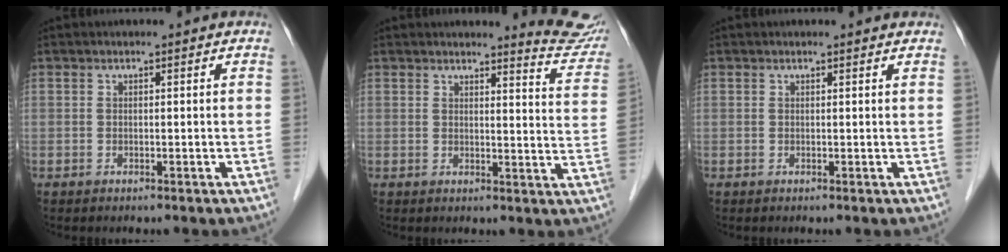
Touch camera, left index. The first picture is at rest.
{"total": 8.0, "force": [7.9, 0.3, 1.4], "torque": [-0.001, -0.058, 0.065]}
{"total": 1.2, "force": [1.2, 0.0, 0.2], "torque": [-0.012, 0.000, 0.008]}